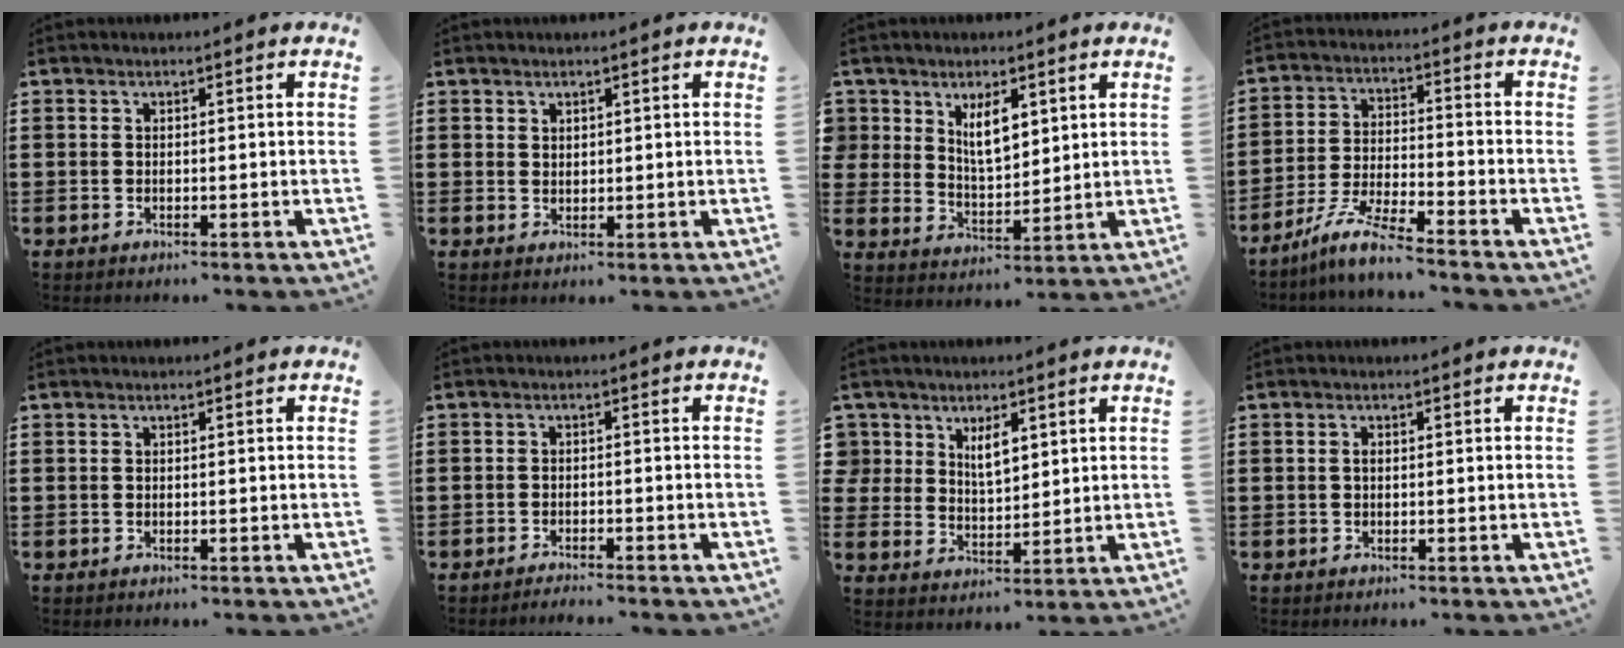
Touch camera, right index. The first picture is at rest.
{"total": 1.4, "force": [1.1, 0.7, 0.2], "torque": [-0.004, 0.002, 0.023]}
{"total": 6.6, "force": [3.5, 3.6, 4.2], "torque": [-0.080, 0.006, 0.062]}
{"total": 6.8, "force": [-6.0, -0.1, 3.2], "torque": [-0.079, -0.012, -0.121]}
{"total": 0.0}
{"total": 1.6, "force": [-1.6, -0.1, 0.0], "torque": [-0.004, 0.003, -0.033]}
{"total": 5.1, "force": [2.9, 3.3, 2.5], "torque": [-0.057, 0.010, 0.052]}
{"total": 0.7, "force": [0.0, 0.3, 0.6], "torque": [-0.014, -0.001, -0.001]}